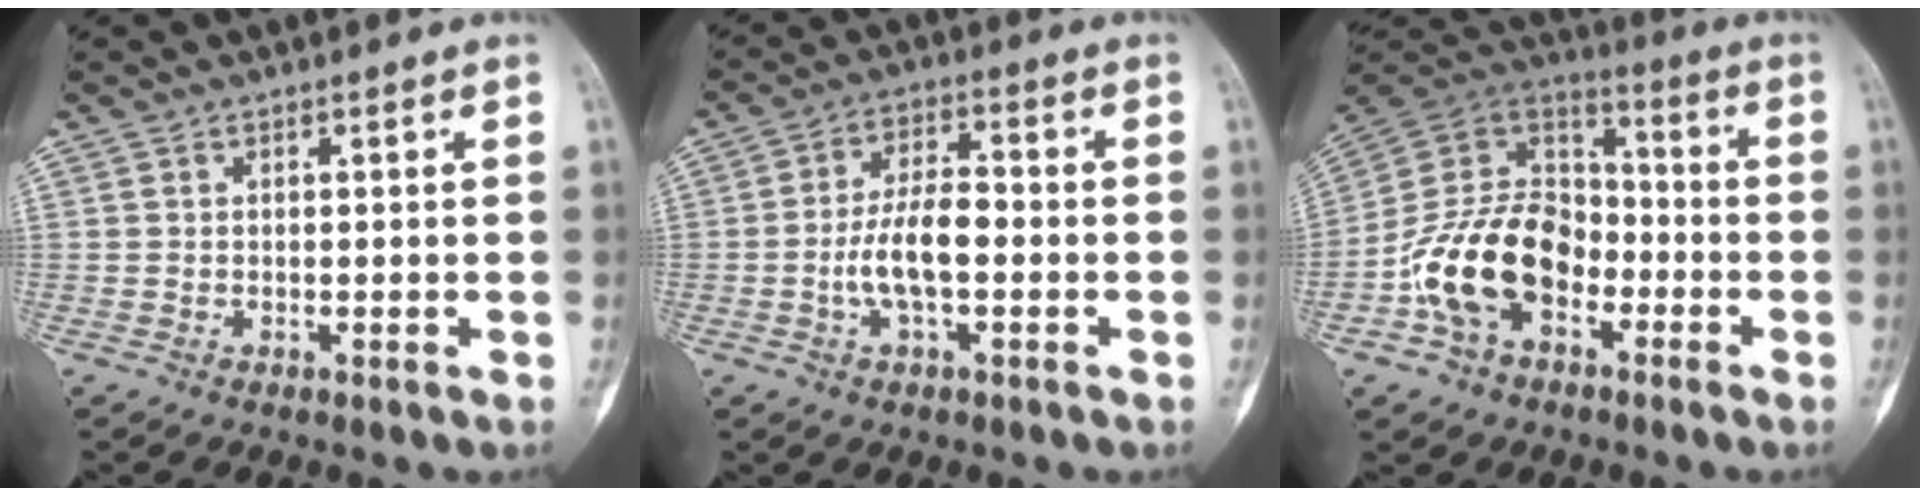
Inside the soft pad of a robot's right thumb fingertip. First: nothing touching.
{"total": 8.4, "force": [-1.7, 3.5, 7.4], "torque": [-0.143, 0.023, -0.034]}
{"total": 17.7, "force": [-6.0, 12.0, 11.5], "torque": [-0.193, 0.064, -0.115]}